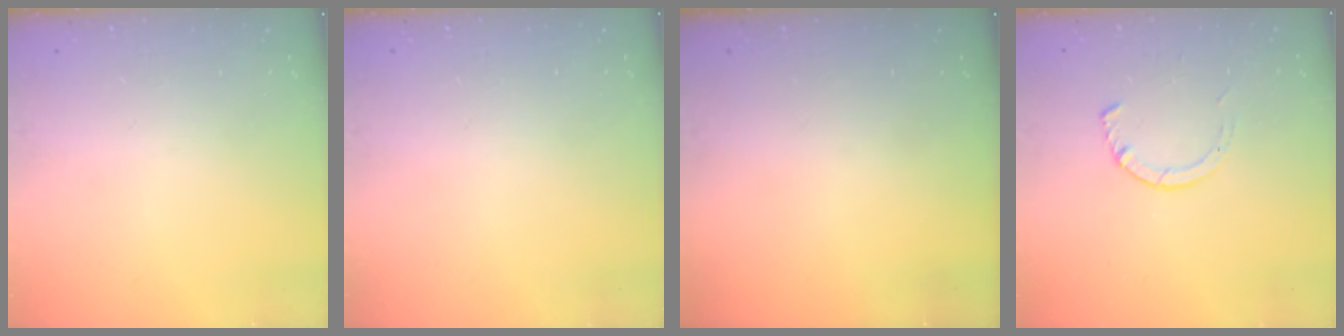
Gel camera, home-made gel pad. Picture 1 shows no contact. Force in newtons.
{"total": 2.6, "press": 2.6, "slide": 0.2}
{"total": 0.0}
{"total": 3.6, "press": 3.6, "slide": 0.5}